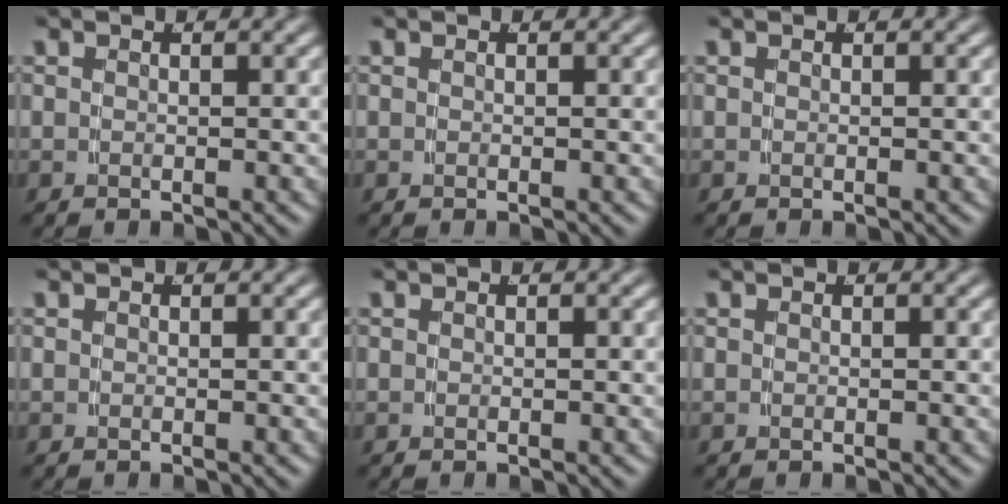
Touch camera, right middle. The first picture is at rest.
{"total": 0.0}
{"total": 0.0}
{"total": 0.0}
{"total": 1.2, "force": [-0.2, -1.1, -0.3], "torque": [0.015, -0.009, 0.006]}
{"total": 0.0}